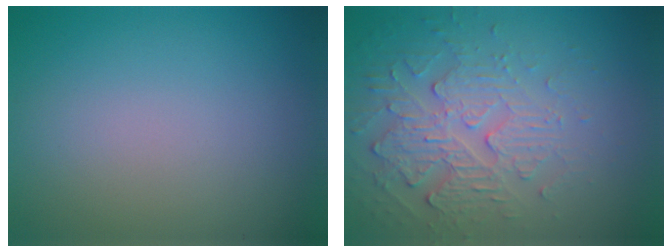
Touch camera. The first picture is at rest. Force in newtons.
{"total": 4.2, "press": 3.5, "slide": 2.3}